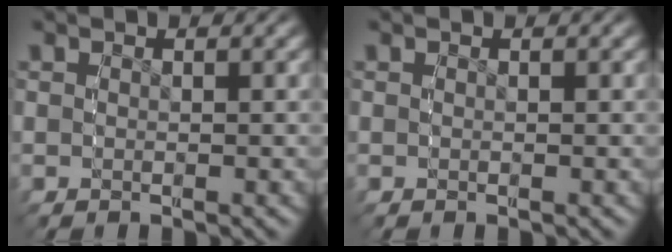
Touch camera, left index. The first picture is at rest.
{"total": 0.0}